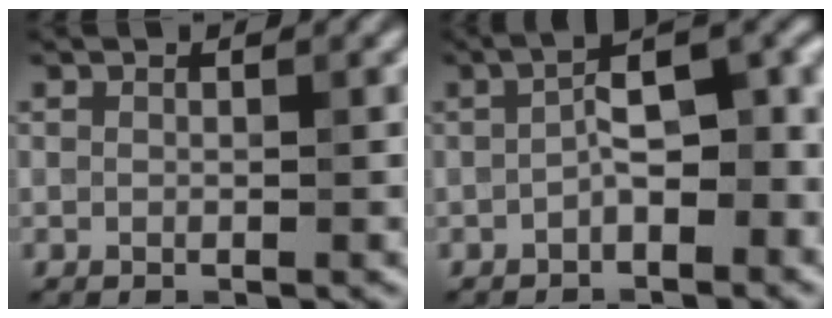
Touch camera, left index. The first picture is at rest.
{"total": 5.7, "force": [-1.4, 2.3, 5.0], "torque": [-0.068, 0.018, -0.034]}